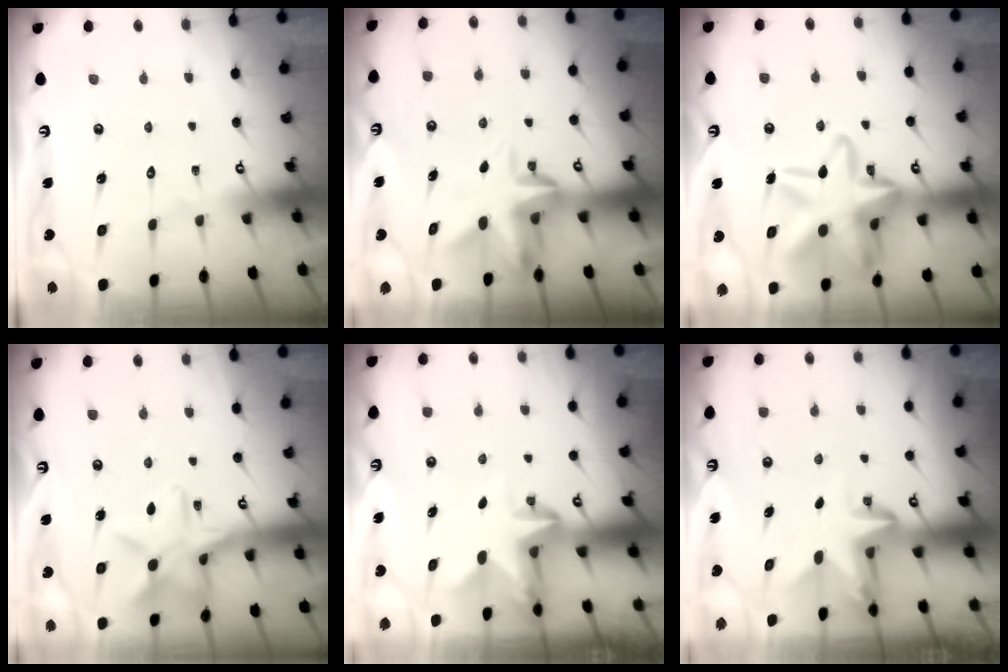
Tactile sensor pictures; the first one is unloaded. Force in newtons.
{"total": 4.8, "press": 4.7, "slide": 1.0}
{"total": 23.3, "press": 23.2, "slide": 1.7}
{"total": 12.4, "press": 12.3, "slide": 0.7}
{"total": 2.7, "press": 2.7, "slide": 0.5}
{"total": 3.4, "press": 3.4, "slide": 0.2}